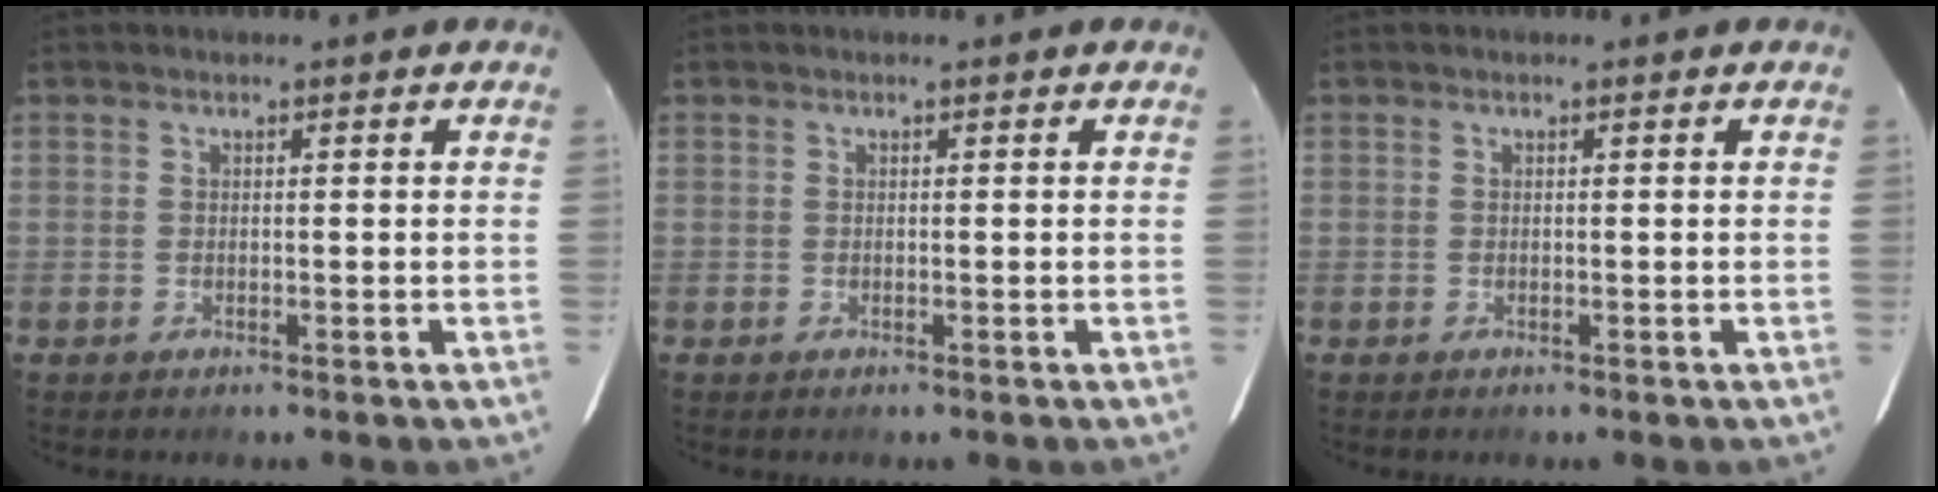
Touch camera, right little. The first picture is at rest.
{"total": 0.0}
{"total": 0.0}